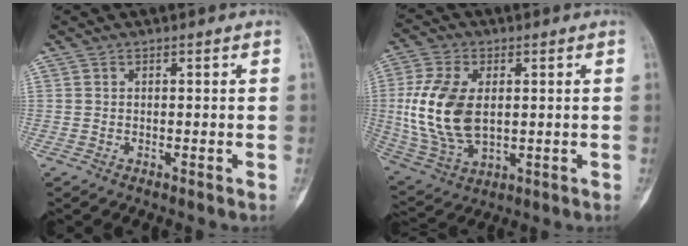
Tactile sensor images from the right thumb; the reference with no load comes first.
{"total": 15.2, "force": [1.0, 9.2, 12.1], "torque": [-0.251, -0.007, 0.031]}